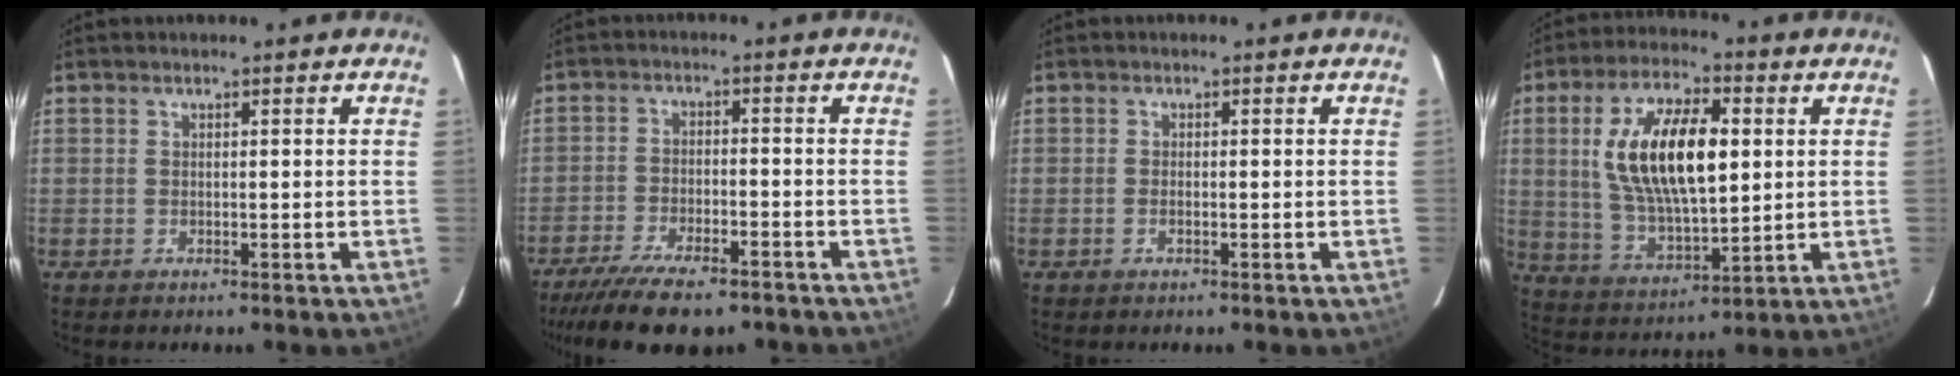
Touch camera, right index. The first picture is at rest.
{"total": 14.2, "force": [-11.3, 4.2, 7.5], "torque": [-0.164, -0.031, -0.183]}
{"total": 1.0, "force": [-0.4, 0.4, 0.8], "torque": [-0.017, 0.000, -0.009]}
{"total": 17.4, "force": [3.2, 7.4, 15.4], "torque": [-0.293, 0.010, 0.069]}